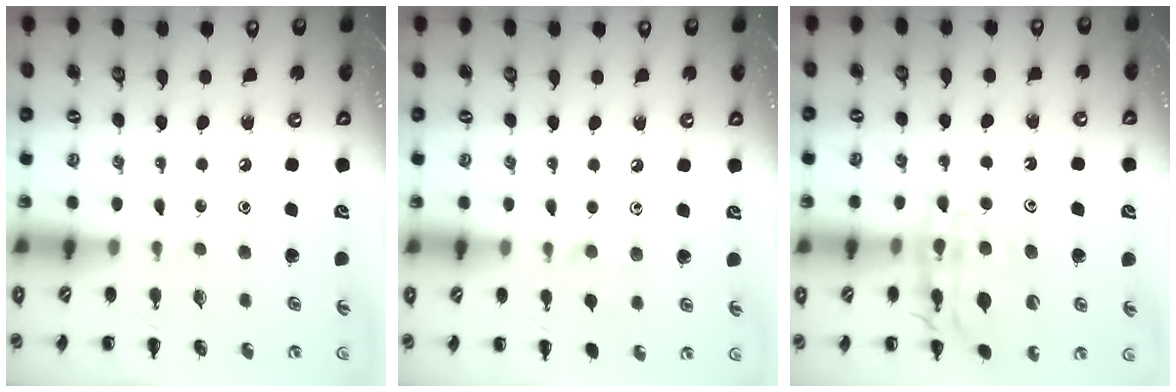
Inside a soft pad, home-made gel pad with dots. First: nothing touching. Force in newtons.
{"total": 4.6, "press": 4.2, "slide": 1.7}
{"total": 15.6, "press": 15.5, "slide": 2.2}